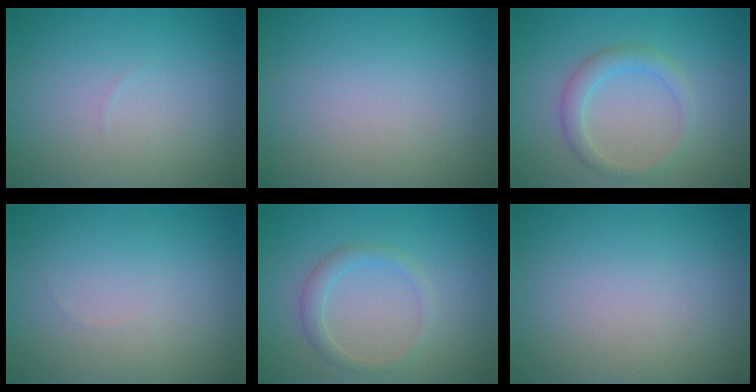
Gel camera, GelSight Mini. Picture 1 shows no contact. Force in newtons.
{"total": 0.0}
{"total": 2.3, "press": 2.3, "slide": 0.1}
{"total": 0.0}
{"total": 1.8, "press": 1.8, "slide": 0.1}
{"total": 0.0}